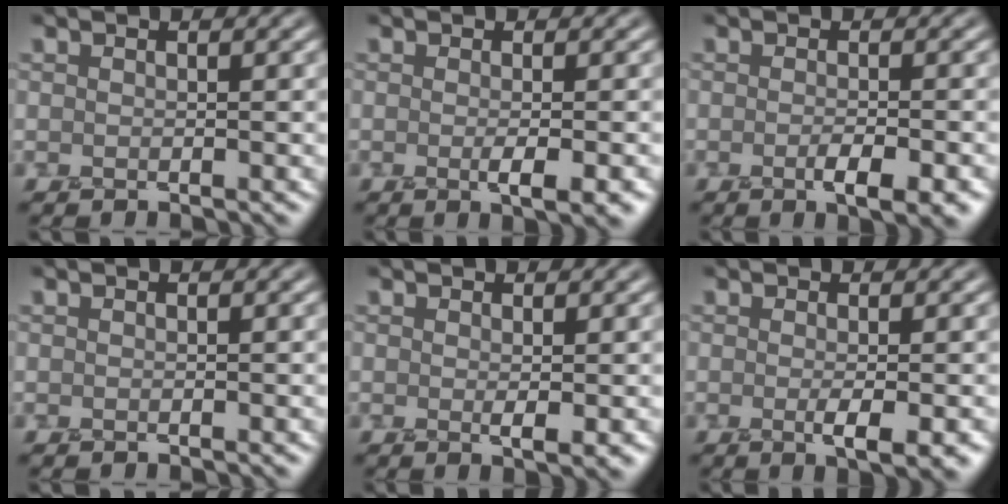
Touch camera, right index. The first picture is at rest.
{"total": 2.9, "force": [-0.6, 0.8, 2.8], "torque": [-0.034, -0.002, -0.009]}
{"total": 3.4, "force": [-1.3, 0.9, 3.0], "torque": [-0.043, -0.003, -0.022]}
{"total": 0.0}
{"total": 1.5, "force": [0.0, 0.2, 1.4], "torque": [-0.022, -0.004, -0.001]}
{"total": 3.2, "force": [-0.7, 0.8, 3.0], "torque": [-0.043, -0.005, -0.011]}